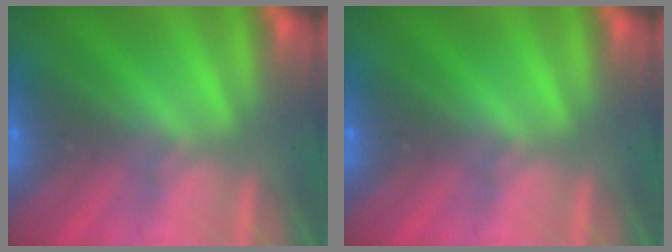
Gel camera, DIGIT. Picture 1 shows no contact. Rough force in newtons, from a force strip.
{"total": 0.0}